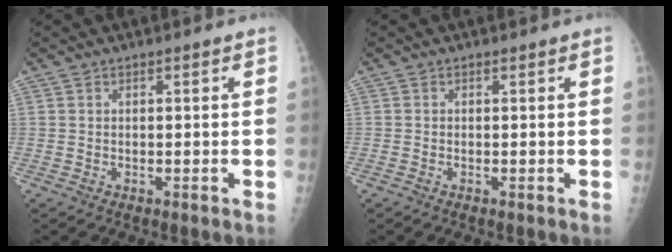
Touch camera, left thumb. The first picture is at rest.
{"total": 0.0}